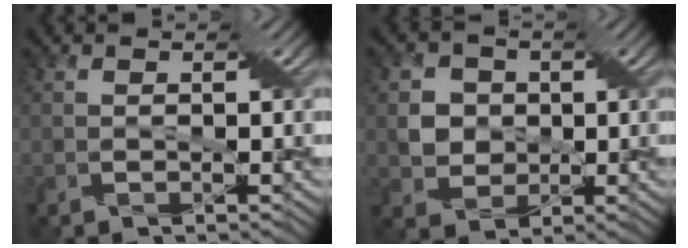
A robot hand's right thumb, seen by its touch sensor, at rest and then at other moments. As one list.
[{"total": 4.3, "force": [0.8, 4.0, 1.5], "torque": [-0.047, 0.004, 0.009]}]